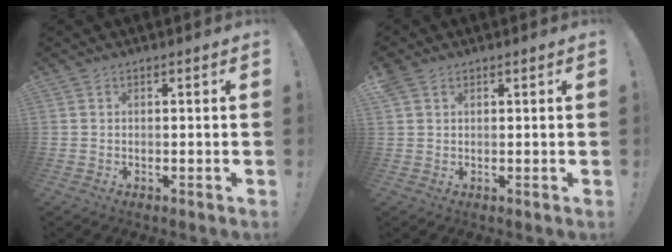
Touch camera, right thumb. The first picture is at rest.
{"total": 2.6, "force": [1.7, 1.7, 0.9], "torque": [-0.021, -0.001, 0.034]}